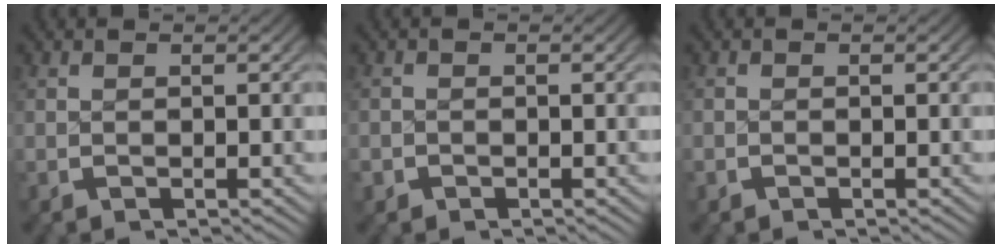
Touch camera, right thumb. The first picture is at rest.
{"total": 1.5, "force": [-0.9, 1.2, 0.1], "torque": [-0.006, -0.011, -0.015]}
{"total": 0.6, "force": [-0.4, 0.4, -0.1], "torque": [-0.001, -0.005, -0.008]}